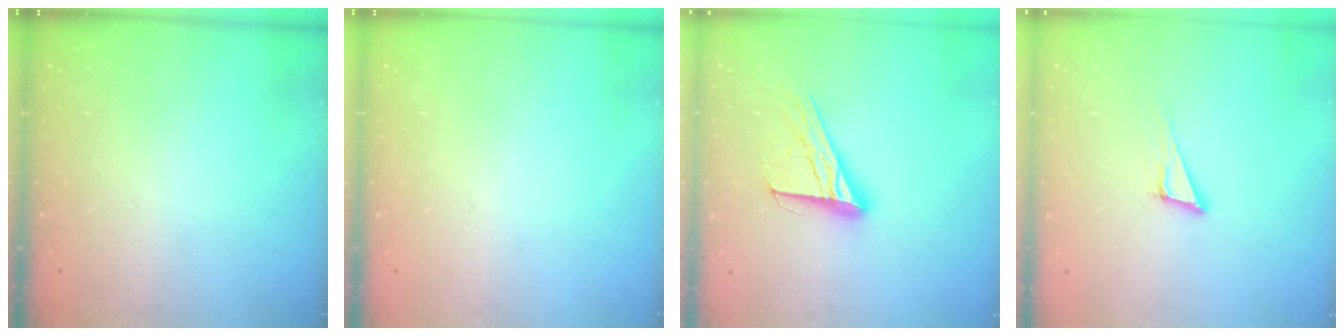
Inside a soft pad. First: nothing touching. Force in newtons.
{"total": 0.0}
{"total": 16.7, "press": 16.6, "slide": 1.6}
{"total": 8.3, "press": 7.6, "slide": 3.4}